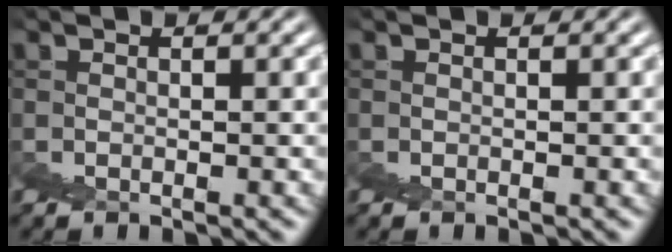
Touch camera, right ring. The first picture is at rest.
{"total": 0.0}